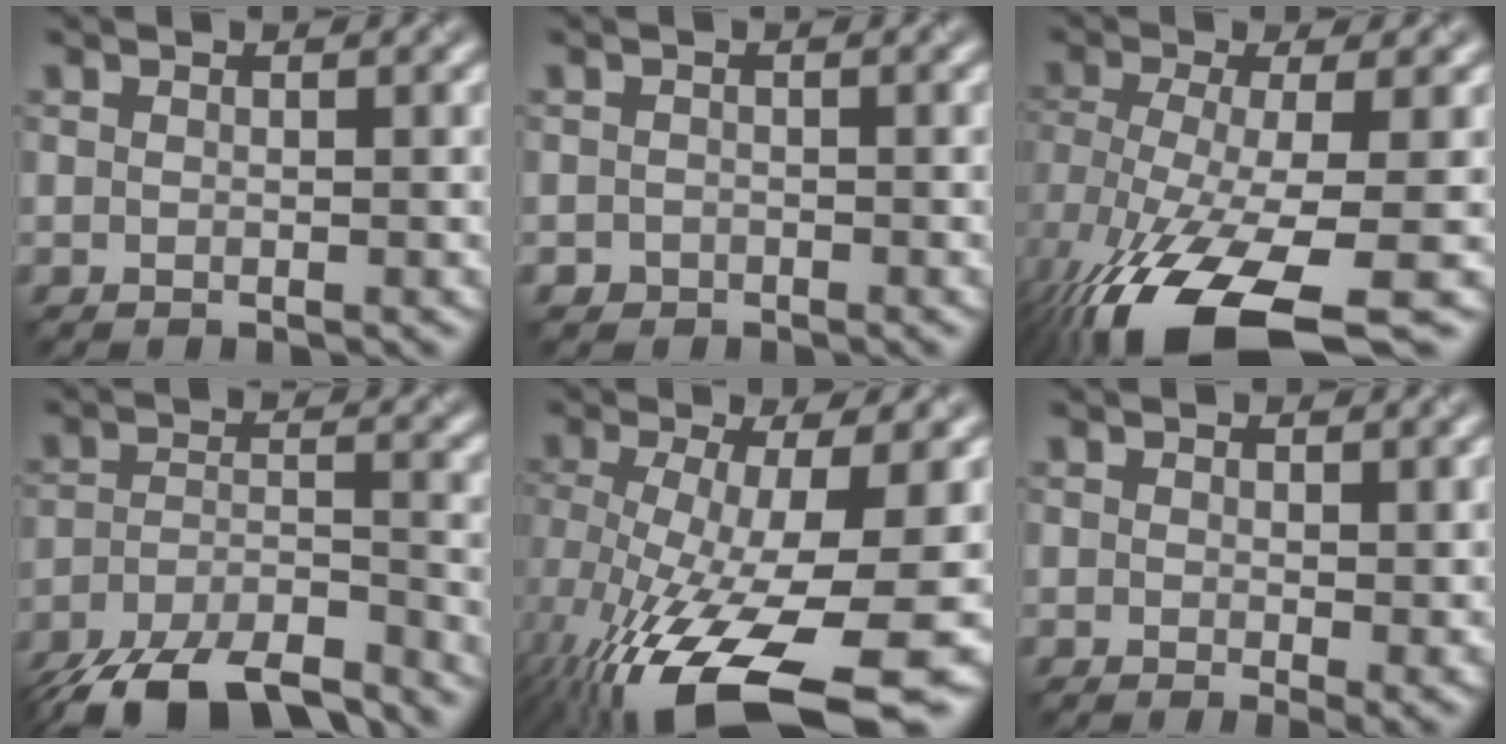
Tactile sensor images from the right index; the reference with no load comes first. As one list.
[{"total": 0.7, "force": [-0.4, 0.5, -0.1], "torque": [0.007, -0.003, -0.007]}, {"total": 11.8, "force": [-6.9, 3.3, 9.0], "torque": [-0.178, -0.022, -0.113]}, {"total": 10.2, "force": [-8.5, 2.7, 4.8], "torque": [-0.088, -0.014, -0.142]}, {"total": 15.6, "force": [-6.5, 5.4, 13.1], "torque": [-0.242, -0.036, -0.098]}, {"total": 2.0, "force": [0.4, 0.6, 1.9], "torque": [-0.021, -0.013, 0.009]}]